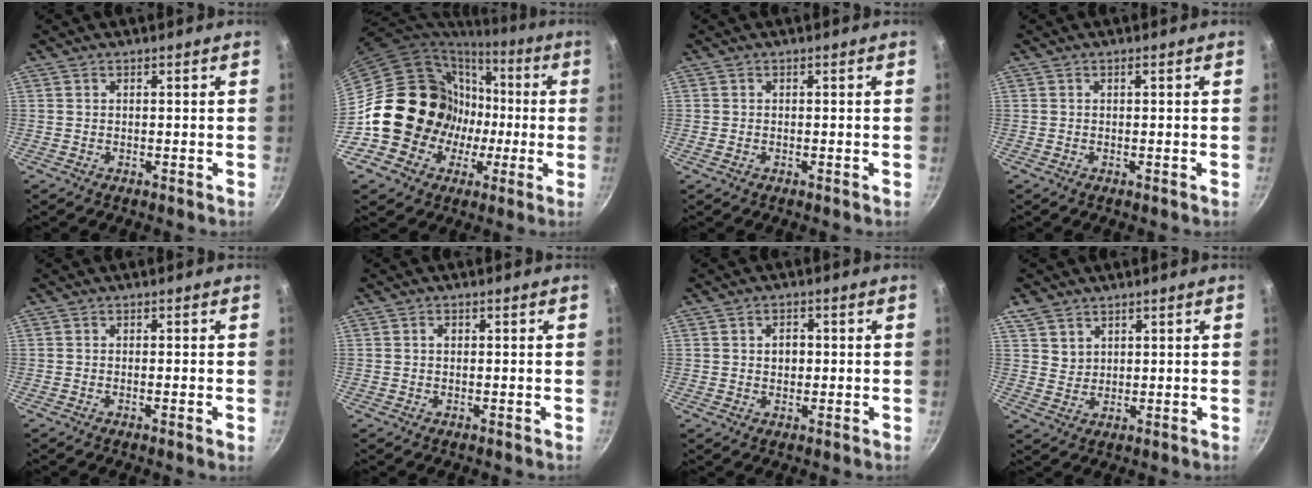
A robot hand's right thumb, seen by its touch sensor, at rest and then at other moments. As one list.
[{"total": 19.7, "force": [-1.7, 17.9, 8.0], "torque": [-0.108, 0.037, -0.015]}, {"total": 0.7, "force": [-0.3, 0.4, 0.5], "torque": [-0.014, 0.003, -0.008]}, {"total": 0.6, "force": [0.0, 0.0, 0.6], "torque": [-0.014, 0.002, -0.002]}, {"total": 1.2, "force": [-0.4, -0.1, 1.1], "torque": [-0.022, -0.001, -0.010]}, {"total": 1.2, "force": [0.2, 0.9, 0.8], "torque": [-0.011, 0.004, 0.003]}, {"total": 3.2, "force": [0.3, 2.5, 2.0], "torque": [-0.017, 0.003, 0.003]}, {"total": 4.5, "force": [2.8, 3.3, 1.3], "torque": [-0.010, -0.006, 0.055]}]